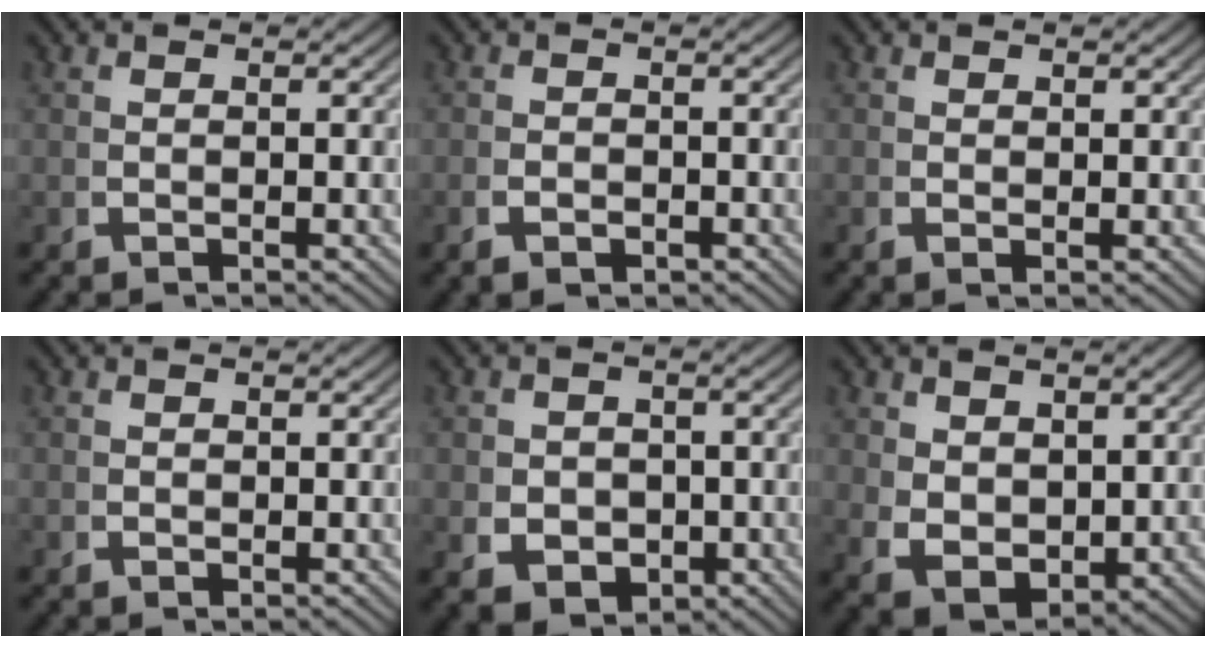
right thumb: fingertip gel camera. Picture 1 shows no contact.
{"total": 1.3, "force": [-1.0, 0.7, 0.6], "torque": [-0.006, -0.004, -0.015]}
{"total": 0.6, "force": [0.5, 0.1, 0.3], "torque": [-0.003, 0.000, 0.010]}
{"total": 0.0}
{"total": 5.5, "force": [-1.3, 4.4, 2.9], "torque": [-0.055, -0.028, -0.004]}
{"total": 5.8, "force": [0.1, 4.3, 3.9], "torque": [-0.090, -0.035, 0.028]}